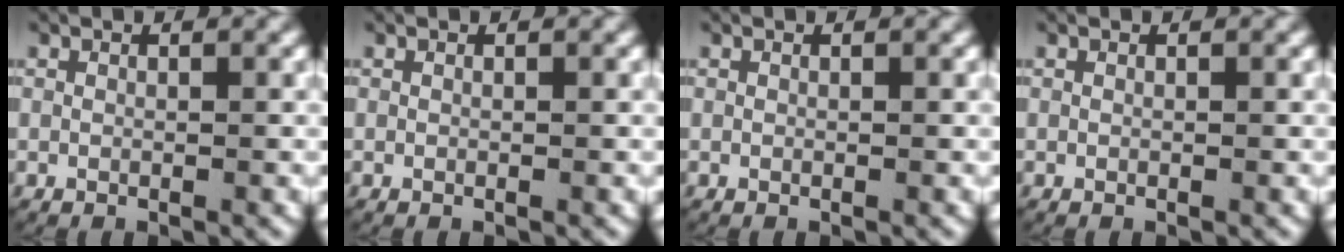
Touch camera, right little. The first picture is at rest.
{"total": 0.0}
{"total": 0.0}
{"total": 0.0}